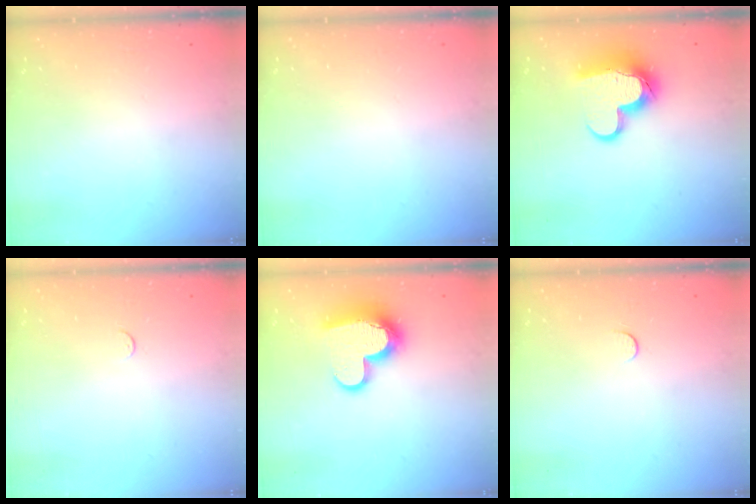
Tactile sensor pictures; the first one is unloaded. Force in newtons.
{"total": 0.0}
{"total": 14.3, "press": 14.3, "slide": 1.1}
{"total": 2.7, "press": 2.7, "slide": 0.4}
{"total": 14.6, "press": 14.5, "slide": 1.2}
{"total": 3.1, "press": 3.1, "slide": 0.4}